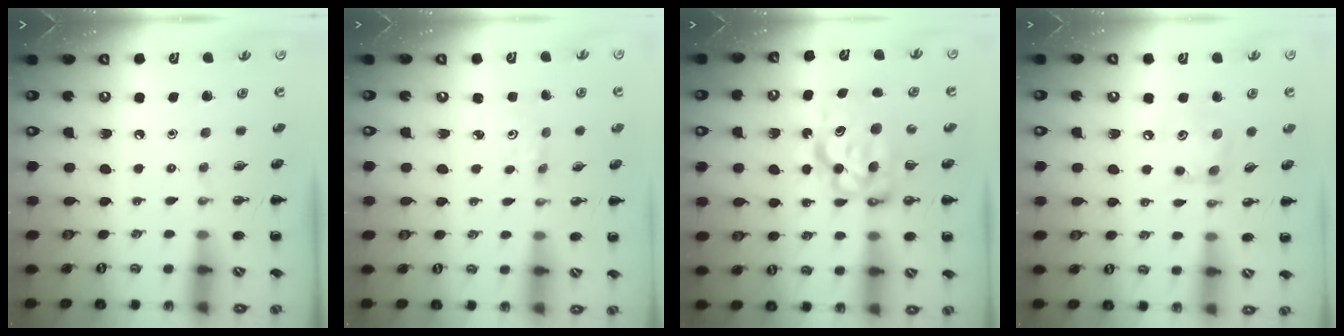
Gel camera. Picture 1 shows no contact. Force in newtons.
{"total": 1.5, "press": 1.4, "slide": 0.5}
{"total": 8.5, "press": 8.3, "slide": 1.7}
{"total": 8.3, "press": 8.3, "slide": 0.3}